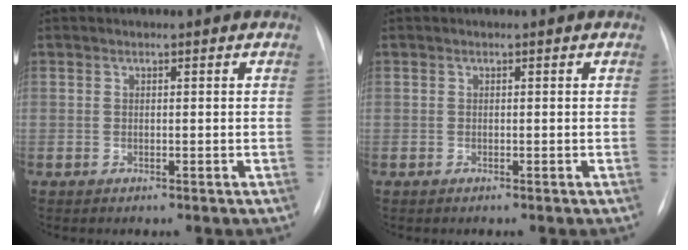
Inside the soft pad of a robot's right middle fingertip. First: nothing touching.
{"total": 0.0}